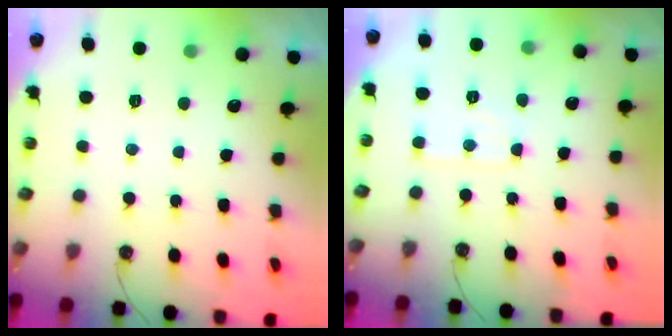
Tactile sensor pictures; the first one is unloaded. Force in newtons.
{"total": 4.6, "press": 4.6, "slide": 0.1}